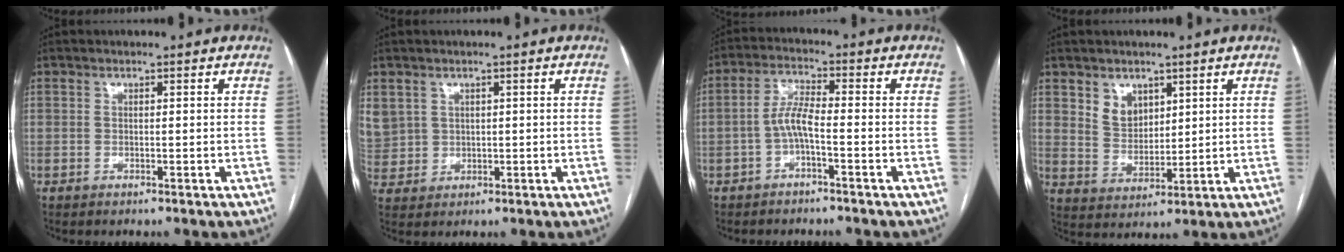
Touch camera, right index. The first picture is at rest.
{"total": 8.5, "force": [2.5, 7.7, 2.5], "torque": [-0.098, 0.024, 0.070]}
{"total": 4.5, "force": [-1.6, 0.7, 4.2], "torque": [-0.085, 0.012, -0.032]}
{"total": 5.2, "force": [2.9, 3.7, 2.2], "torque": [-0.045, 0.003, 0.066]}